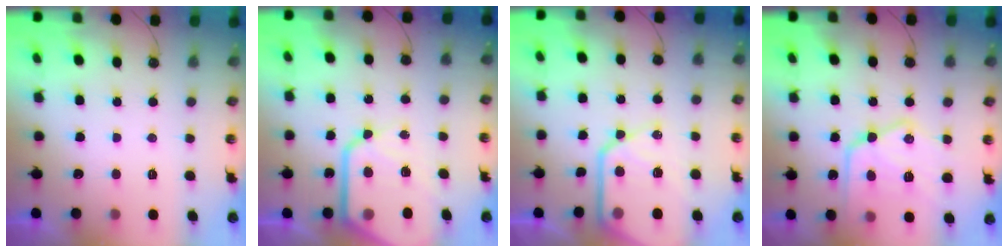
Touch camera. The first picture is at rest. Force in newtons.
{"total": 16.9, "press": 16.8, "slide": 1.8}
{"total": 17.2, "press": 17.1, "slide": 1.9}
{"total": 20.9, "press": 20.8, "slide": 2.2}